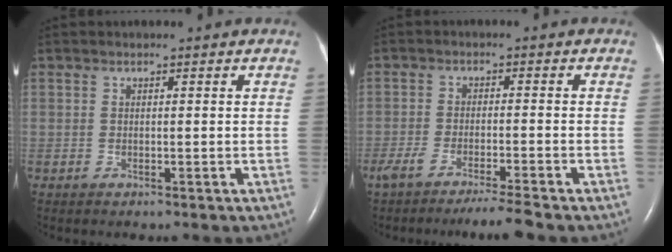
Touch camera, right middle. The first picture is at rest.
{"total": 6.3, "force": [-5.2, -0.6, 3.5], "torque": [-0.055, -0.015, -0.087]}